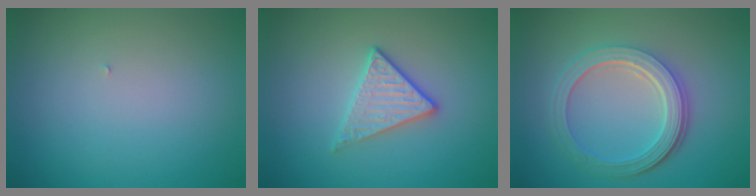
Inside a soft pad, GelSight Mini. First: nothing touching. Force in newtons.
{"total": 2.9, "press": 2.6, "slide": 1.2}
{"total": 5.4, "press": 3.9, "slide": 3.7}